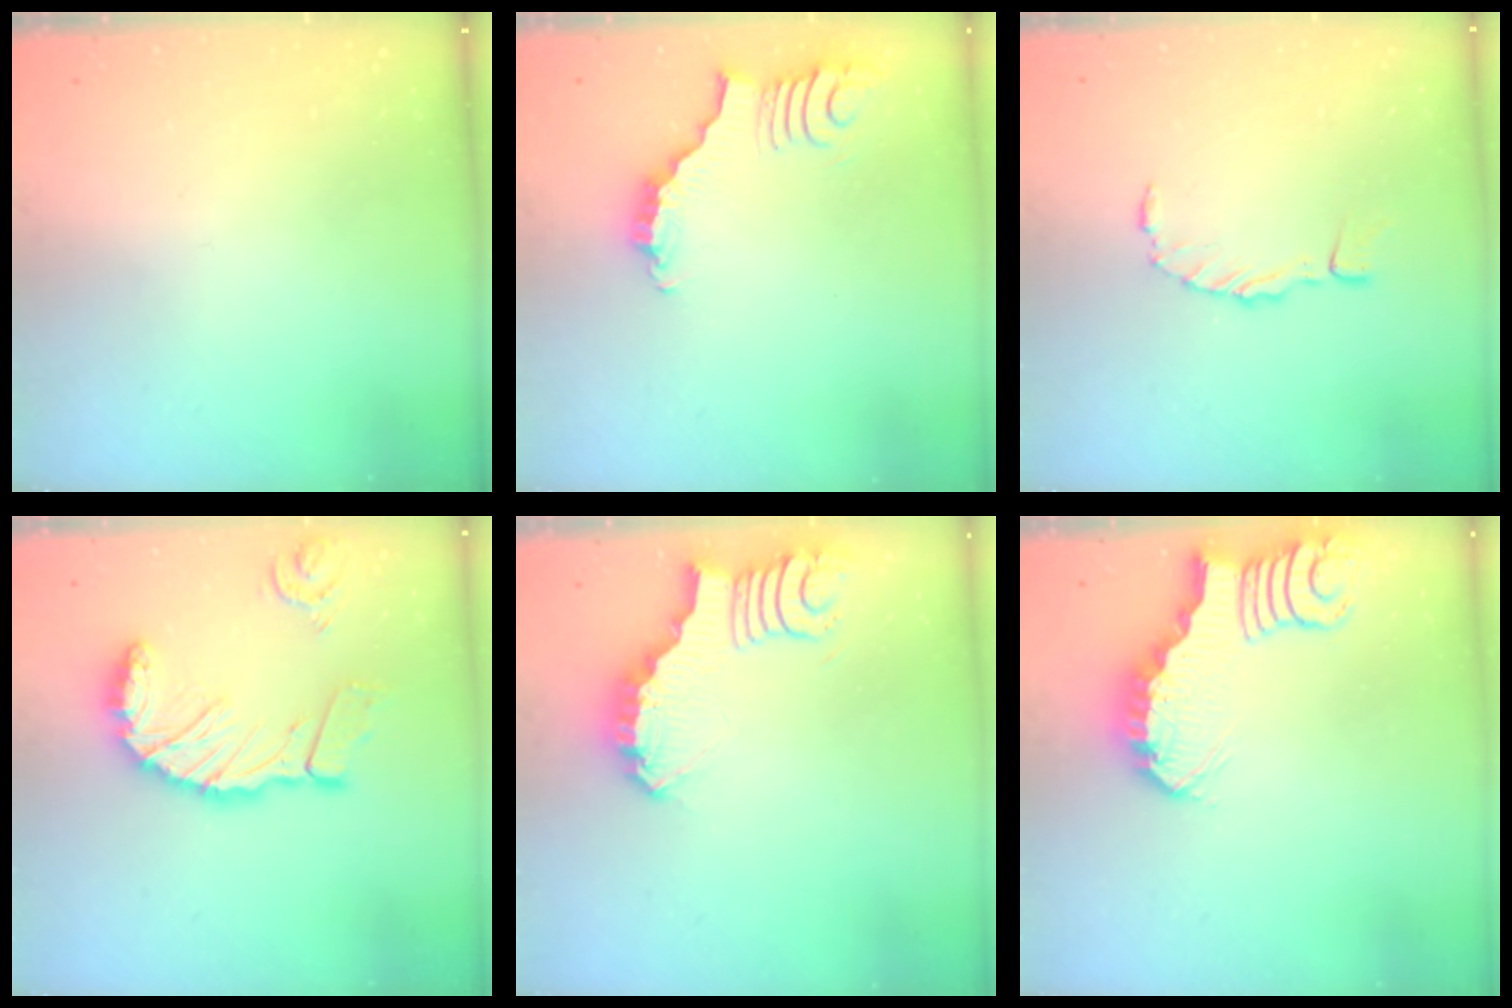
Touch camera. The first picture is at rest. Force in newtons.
{"total": 3.7, "press": 3.6, "slide": 0.7}
{"total": 1.2, "press": 1.2, "slide": 0.3}
{"total": 18.1, "press": 18.0, "slide": 2.3}
{"total": 4.0, "press": 3.9, "slide": 0.3}
{"total": 2.8, "press": 2.8, "slide": 0.4}